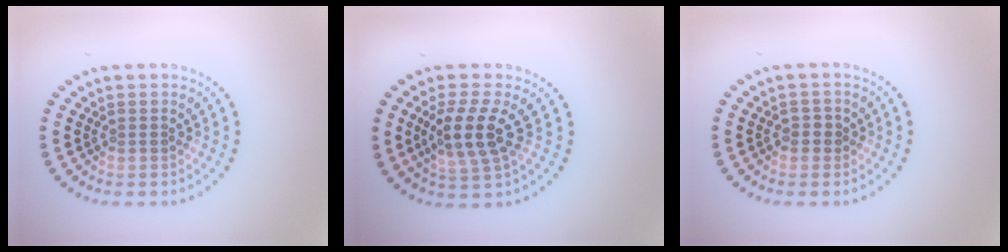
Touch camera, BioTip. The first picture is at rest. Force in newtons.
{"total": 3.7, "press": 3.4, "slide": 1.5}
{"total": 0.7, "press": 0.7, "slide": 0.2}